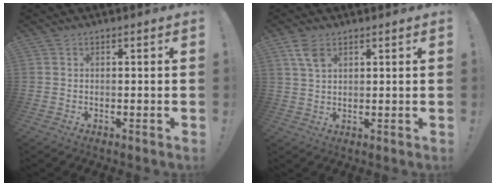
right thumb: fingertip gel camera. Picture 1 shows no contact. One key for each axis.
{"total": 5.3, "fx": 2.9, "fy": 2.8, "fz": 3.5, "tx": -0.061, "ty": -0.010, "tz": 0.054}